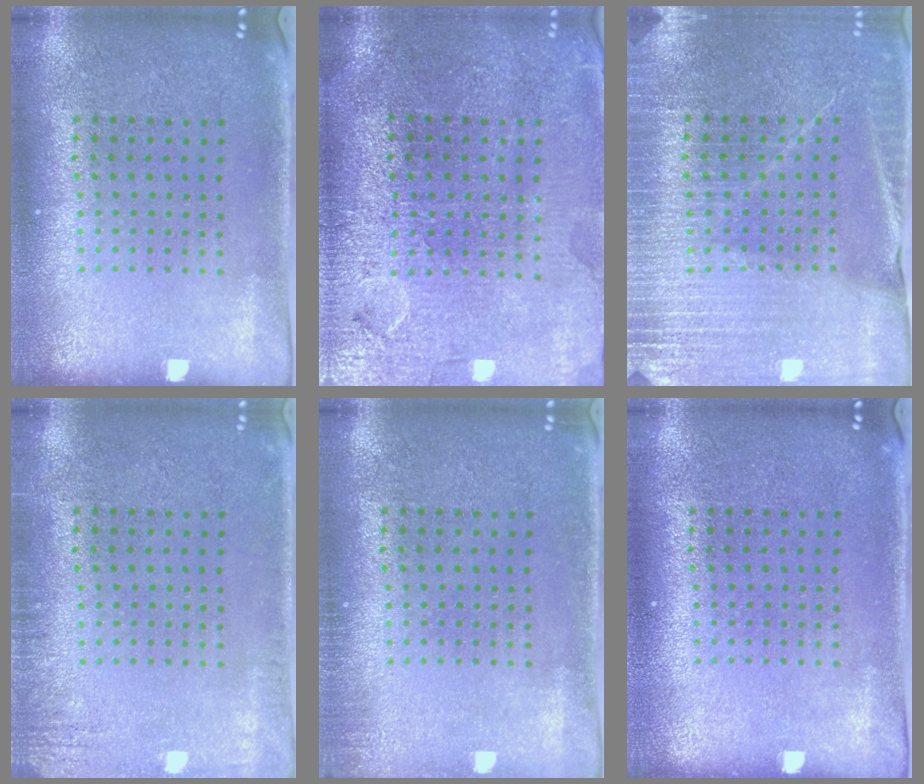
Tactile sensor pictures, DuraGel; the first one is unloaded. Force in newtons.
{"total": 3.7, "press": 3.4, "slide": 1.5}
{"total": 3.4, "press": 3.3, "slide": 0.7}
{"total": 1.6, "press": 1.5, "slide": 0.3}
{"total": 0.9, "press": 0.9, "slide": 0.2}
{"total": 0.0}